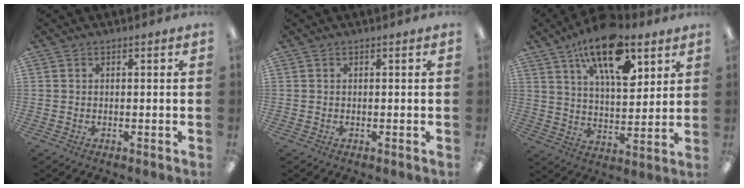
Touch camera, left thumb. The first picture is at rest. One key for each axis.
{"total": 0.0}
{"total": 18.0, "fx": 10.8, "fy": 8.1, "fz": 11.9, "tx": -0.184, "ty": -0.048, "tz": 0.180}